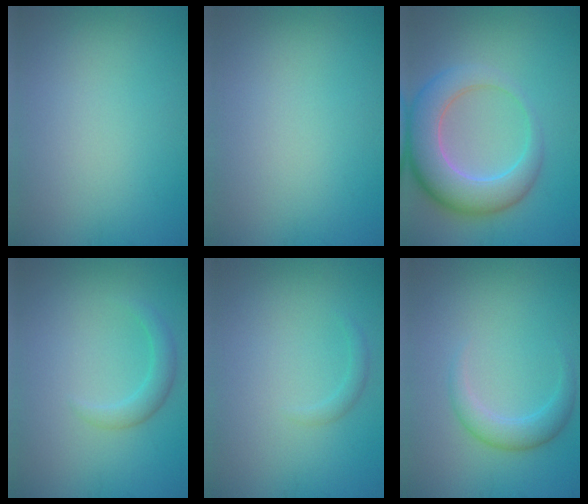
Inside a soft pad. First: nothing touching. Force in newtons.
{"total": 0.0}
{"total": 7.7, "press": 7.7, "slide": 0.6}
{"total": 1.9, "press": 1.9, "slide": 0.1}
{"total": 0.9, "press": 0.9, "slide": 0.0}
{"total": 2.5, "press": 2.5, "slide": 0.1}